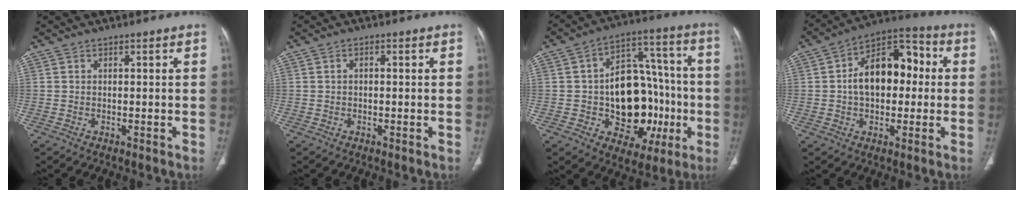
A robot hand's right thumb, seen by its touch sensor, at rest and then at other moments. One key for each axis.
{"total": 0.8, "fx": 0.0, "fy": 0.5, "fz": 0.6, "tx": -0.009, "ty": 0.001, "tz": -0.002}
{"total": 20.7, "fx": -3.6, "fy": 14.0, "fz": 14.8, "tx": -0.157, "ty": 0.042, "tz": -0.037}
{"total": 15.4, "fx": 1.1, "fy": 9.7, "fz": 11.9, "tx": -0.153, "ty": 0.039, "tz": 0.008}